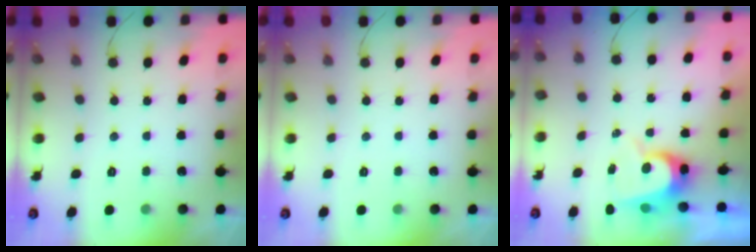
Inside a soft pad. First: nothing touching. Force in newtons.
{"total": 0.0}
{"total": 7.9, "press": 7.9, "slide": 0.4}